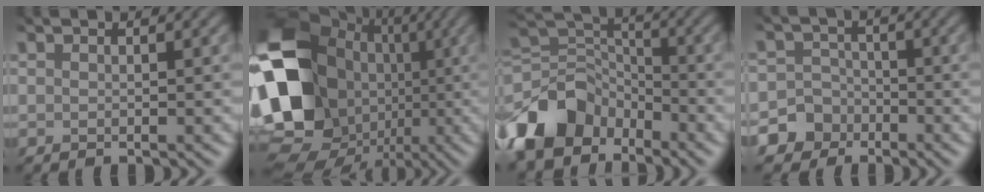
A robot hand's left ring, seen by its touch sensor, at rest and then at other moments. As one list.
[{"total": 18.2, "force": [-2.2, 15.4, 9.4], "torque": [-0.213, -0.018, -0.051]}, {"total": 8.7, "force": [-6.4, 5.4, 2.7], "torque": [-0.064, -0.014, -0.123]}, {"total": 7.0, "force": [-4.7, 5.2, -0.2], "torque": [0.018, -0.014, -0.092]}]